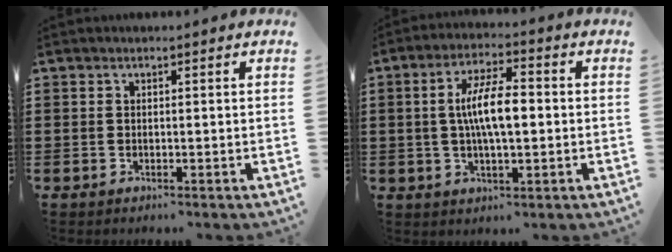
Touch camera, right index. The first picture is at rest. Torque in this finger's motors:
{"motor_torque": [1.08, 1.06, 0.60, 0.19]}